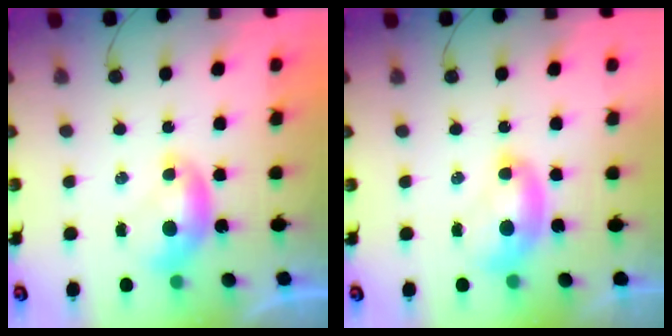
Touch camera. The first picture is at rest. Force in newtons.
{"total": 2.2, "press": 2.2, "slide": 0.1}